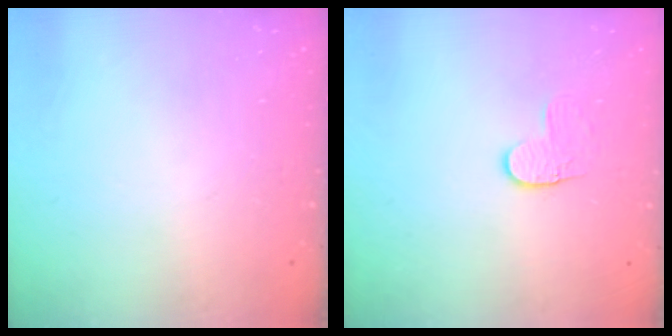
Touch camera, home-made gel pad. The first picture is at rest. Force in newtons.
{"total": 3.4, "press": 3.4, "slide": 0.3}